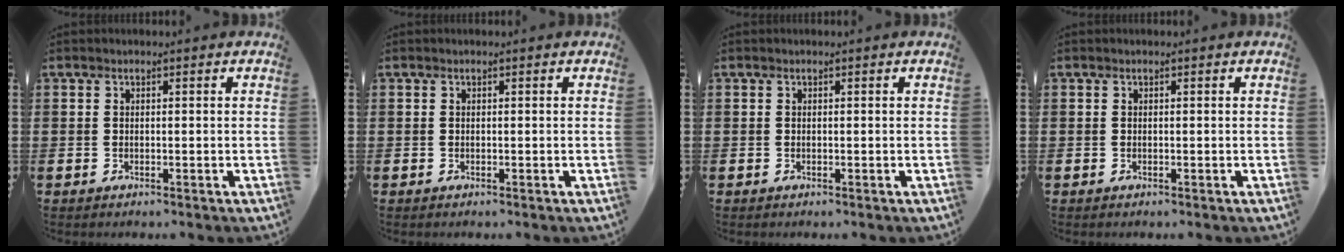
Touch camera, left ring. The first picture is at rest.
{"total": 0.0}
{"total": 0.0}
{"total": 0.0}